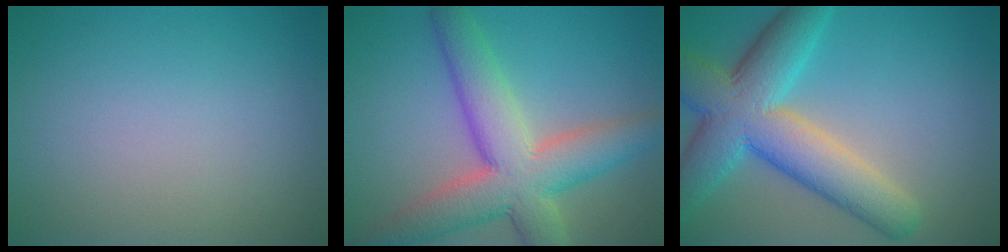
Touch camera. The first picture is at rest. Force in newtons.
{"total": 8.9, "press": 8.8, "slide": 0.6}
{"total": 9.5, "press": 9.5, "slide": 0.3}